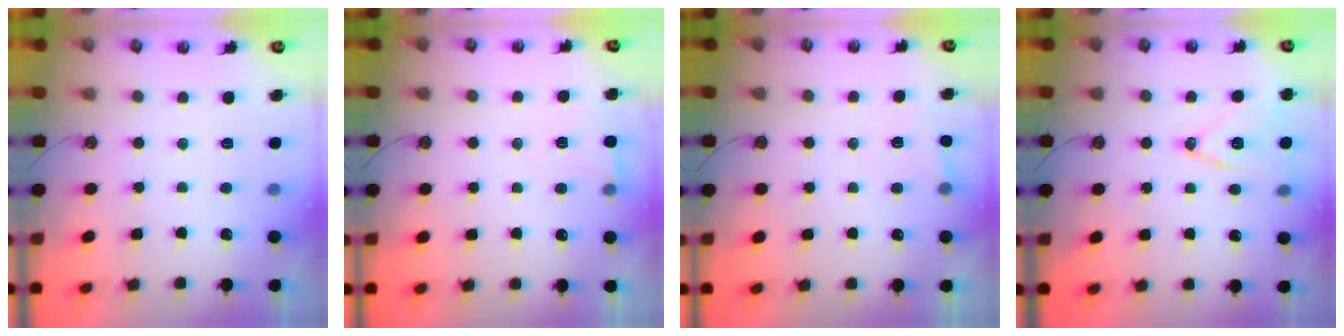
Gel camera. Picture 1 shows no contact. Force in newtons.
{"total": 3.1, "press": 2.9, "slide": 1.0}
{"total": 3.5, "press": 2.9, "slide": 2.1}
{"total": 13.6, "press": 13.2, "slide": 3.3}